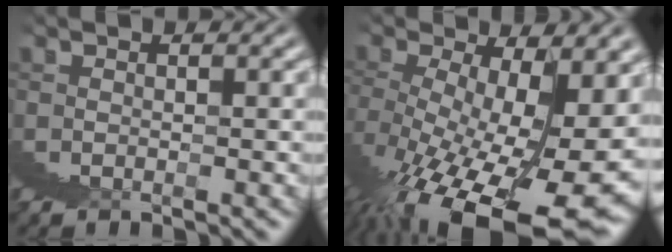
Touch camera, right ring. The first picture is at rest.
{"total": 8.0, "force": [-0.7, 2.6, 7.5], "torque": [-0.119, -0.031, 0.013]}